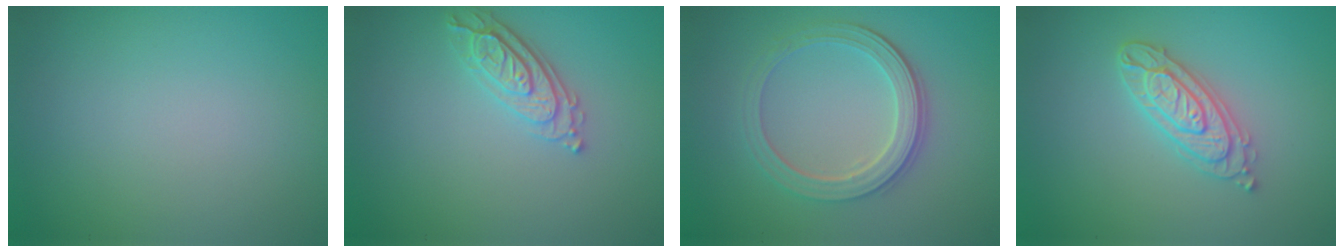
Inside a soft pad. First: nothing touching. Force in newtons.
{"total": 2.9, "press": 2.7, "slide": 1.0}
{"total": 4.0, "press": 3.4, "slide": 2.1}
{"total": 3.0, "press": 2.9, "slide": 0.6}